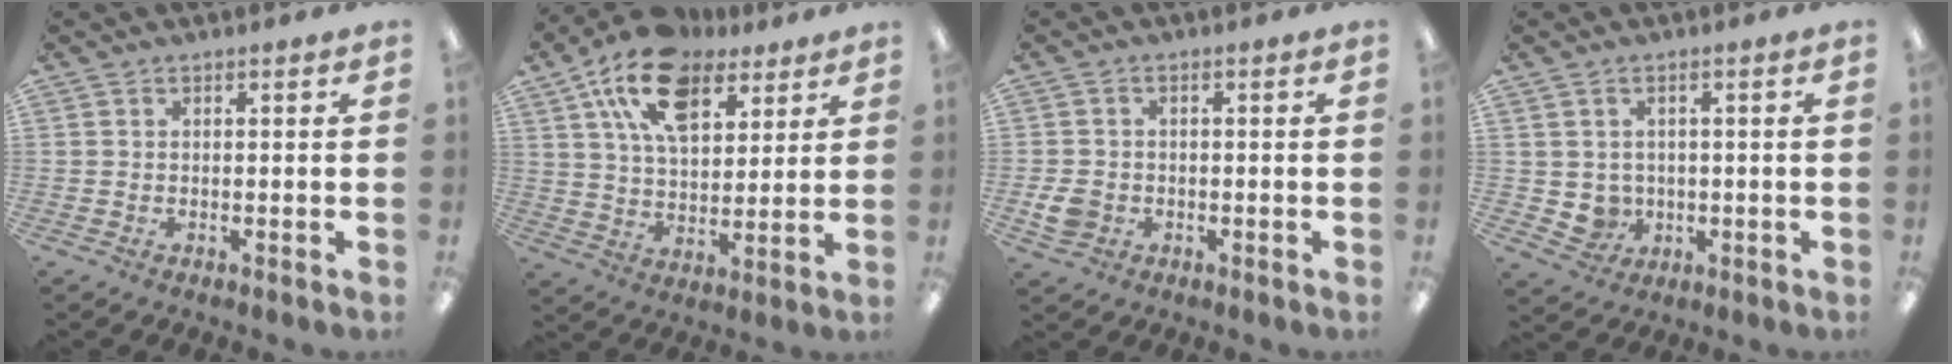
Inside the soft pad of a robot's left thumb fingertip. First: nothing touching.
{"total": 17.4, "force": [10.1, 9.9, 10.0], "torque": [-0.179, -0.031, 0.184]}
{"total": 4.0, "force": [-1.0, 3.4, 1.9], "torque": [-0.036, 0.000, -0.020]}
{"total": 4.2, "force": [0.5, 4.0, 1.1], "torque": [-0.026, 0.005, 0.011]}